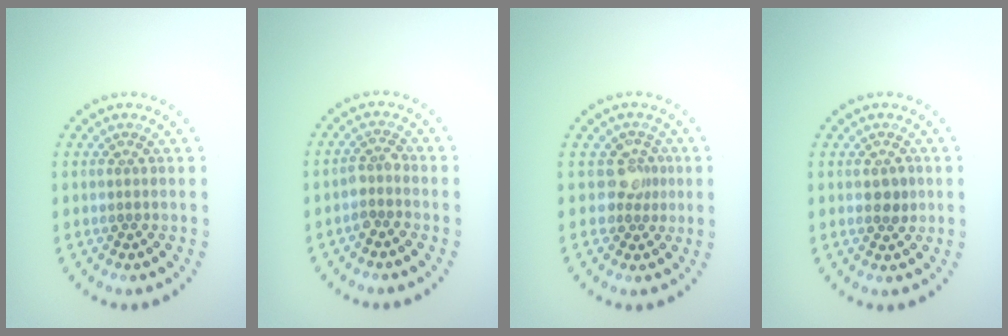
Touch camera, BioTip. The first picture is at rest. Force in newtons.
{"total": 1.6, "press": 1.3, "slide": 1.0}
{"total": 2.1, "press": 1.6, "slide": 1.4}
{"total": 1.5, "press": 1.5, "slide": 0.2}